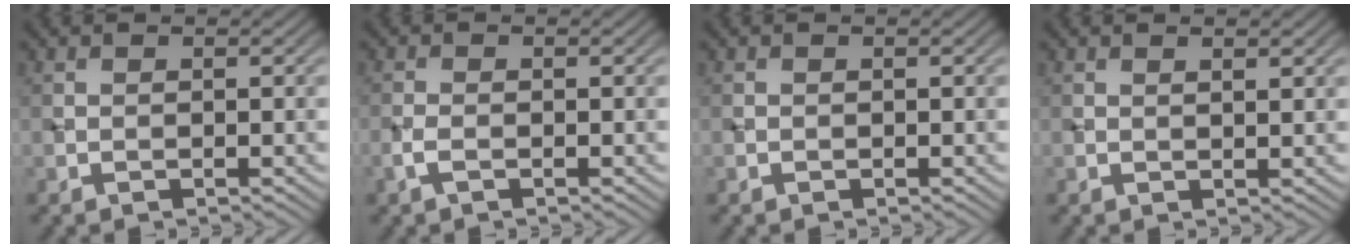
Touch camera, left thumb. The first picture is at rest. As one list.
[{"total": 1.6, "force": [-0.7, 0.7, 1.3], "torque": [-0.033, -0.001, -0.018]}, {"total": 0.0}, {"total": 1.2, "force": [0.9, -0.1, 0.8], "torque": [-0.016, 0.003, 0.015]}]